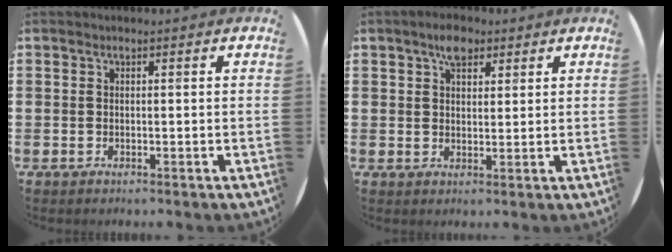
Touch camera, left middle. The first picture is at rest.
{"total": 3.8, "force": [2.7, 1.9, 1.9], "torque": [-0.016, -0.001, 0.044]}